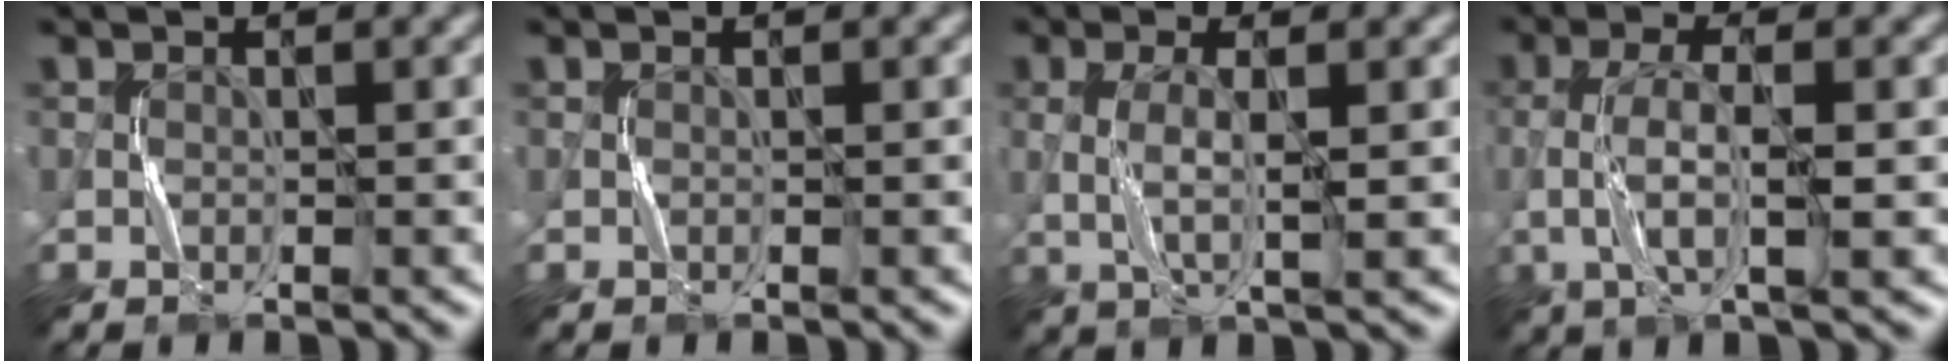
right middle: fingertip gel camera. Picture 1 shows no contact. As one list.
[{"total": 0.0}, {"total": 3.1, "force": [0.1, 0.6, 3.1], "torque": [-0.068, 0.001, 0.002]}, {"total": 4.9, "force": [-0.6, 1.3, 4.7], "torque": [-0.098, 0.006, -0.015]}]